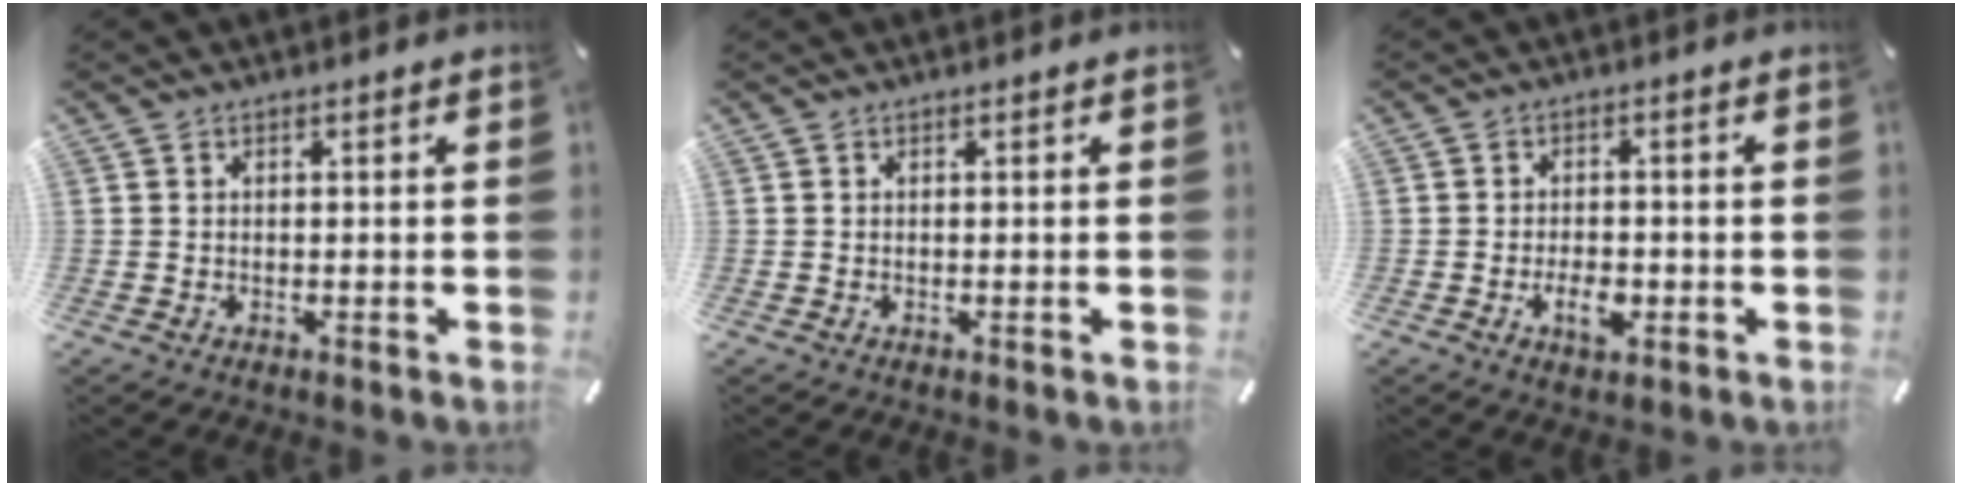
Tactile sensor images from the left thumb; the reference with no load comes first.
{"total": 0.0}
{"total": 4.9, "force": [-1.7, 2.7, 3.7], "torque": [-0.073, 0.005, -0.030]}